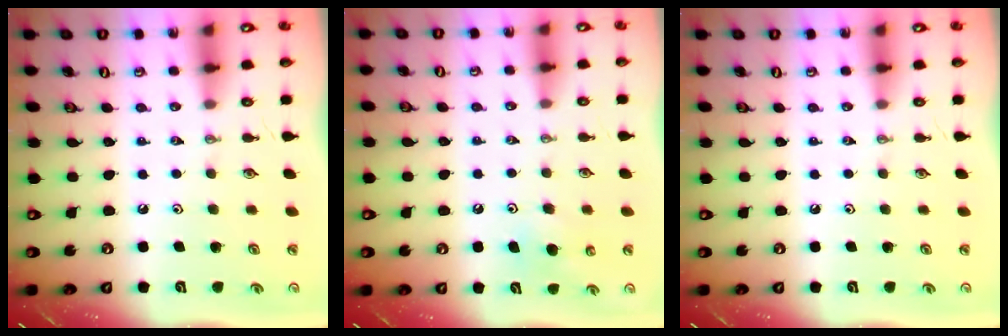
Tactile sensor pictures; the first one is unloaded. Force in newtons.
{"total": 5.8, "press": 5.7, "slide": 1.0}
{"total": 0.0}